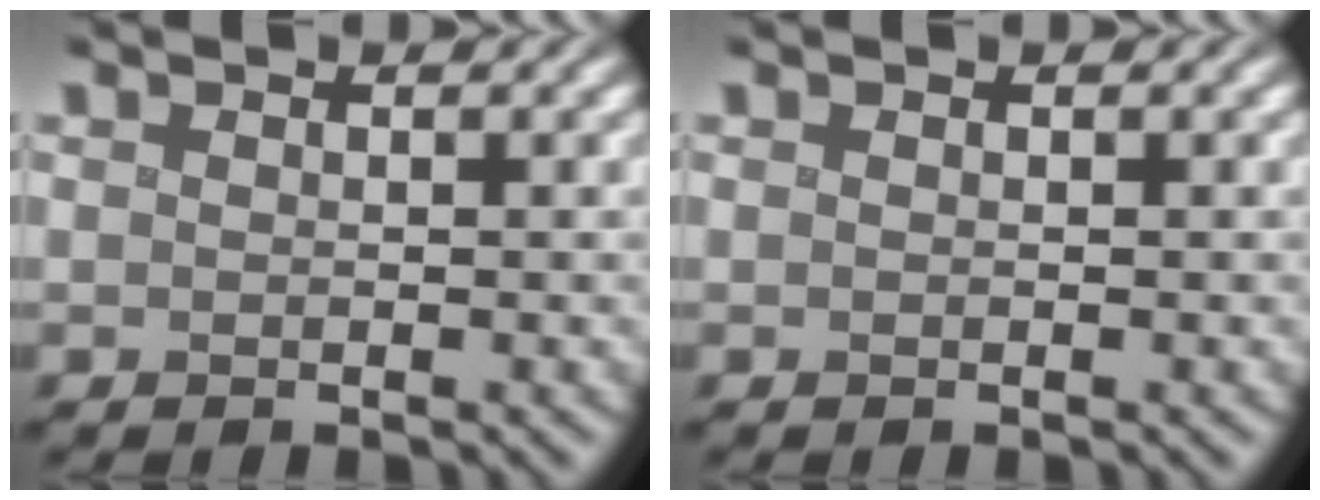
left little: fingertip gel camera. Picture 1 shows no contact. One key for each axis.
{"total": 0.0}